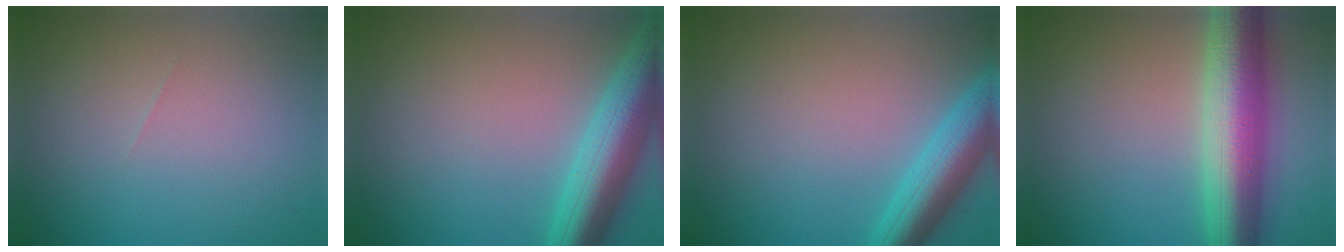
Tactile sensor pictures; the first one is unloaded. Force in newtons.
{"total": 7.5, "press": 7.5, "slide": 0.4}
{"total": 5.5, "press": 5.5, "slide": 0.3}
{"total": 9.5, "press": 9.5, "slide": 0.1}